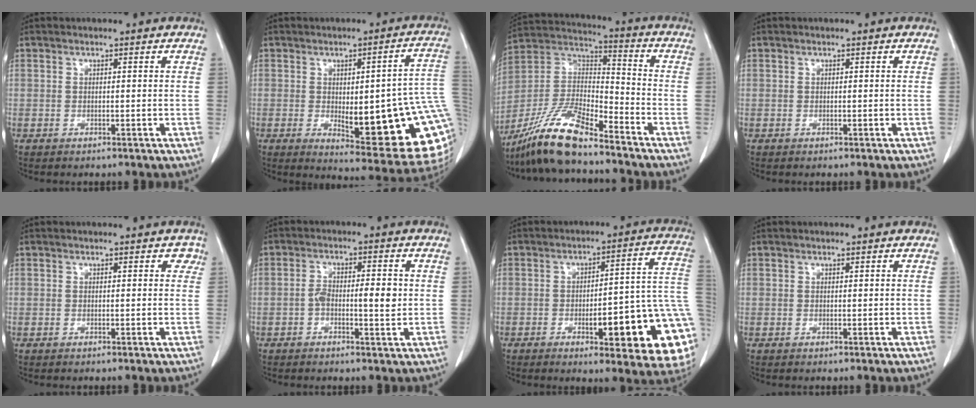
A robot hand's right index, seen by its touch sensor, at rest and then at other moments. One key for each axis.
{"total": 22.1, "fx": -1.9, "fy": 5.1, "fz": 21.5, "tx": -0.193, "ty": 0.005, "tz": -0.004}
{"total": 14.5, "fx": -11.6, "fy": 2.7, "fz": 8.3, "tx": -0.166, "ty": 0.004, "tz": -0.217}
{"total": 0.0}
{"total": 1.5, "fx": 0.8, "fy": 1.0, "fz": 0.8, "tx": 0.003, "ty": 0.005, "tz": 0.004}
{"total": 5.2, "fx": -0.4, "fy": 1.7, "fz": 4.9, "tx": -0.086, "ty": 0.011, "tz": -0.005}
{"total": 19.6, "fx": -5.0, "fy": 3.6, "fz": 18.5, "tx": -0.143, "ty": 0.021, "tz": -0.052}
{"total": 0.0}